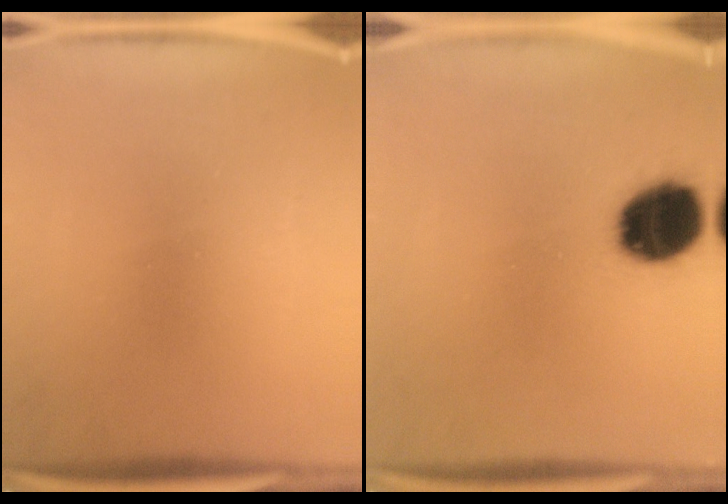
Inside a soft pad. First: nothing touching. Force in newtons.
{"total": 15.0}